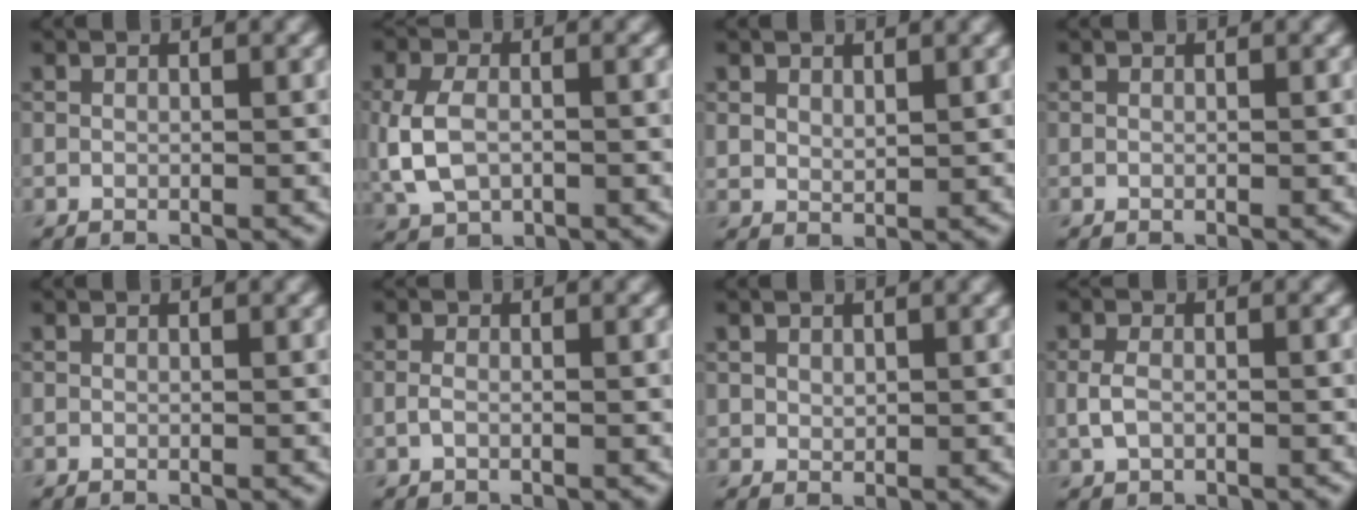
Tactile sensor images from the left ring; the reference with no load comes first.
{"total": 4.8, "force": [-0.5, 3.1, 3.7], "torque": [-0.088, -0.006, -0.010]}
{"total": 1.5, "force": [0.9, 0.9, 0.8], "torque": [-0.017, -0.003, 0.023]}
{"total": 0.0}
{"total": 0.0}
{"total": 1.1, "force": [-0.3, 0.5, 0.9], "torque": [-0.023, 0.000, -0.010]}
{"total": 0.9, "force": [0.4, 0.7, 0.3], "torque": [-0.006, -0.003, 0.011]}
{"total": 2.2, "force": [-0.3, 1.3, 1.8], "torque": [-0.043, -0.002, -0.007]}